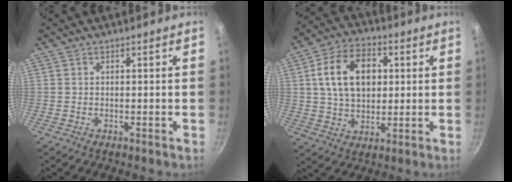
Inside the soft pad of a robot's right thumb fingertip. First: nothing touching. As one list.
[{"total": 14.5, "force": [3.0, 9.9, 10.2], "torque": [-0.150, 0.008, 0.045]}]